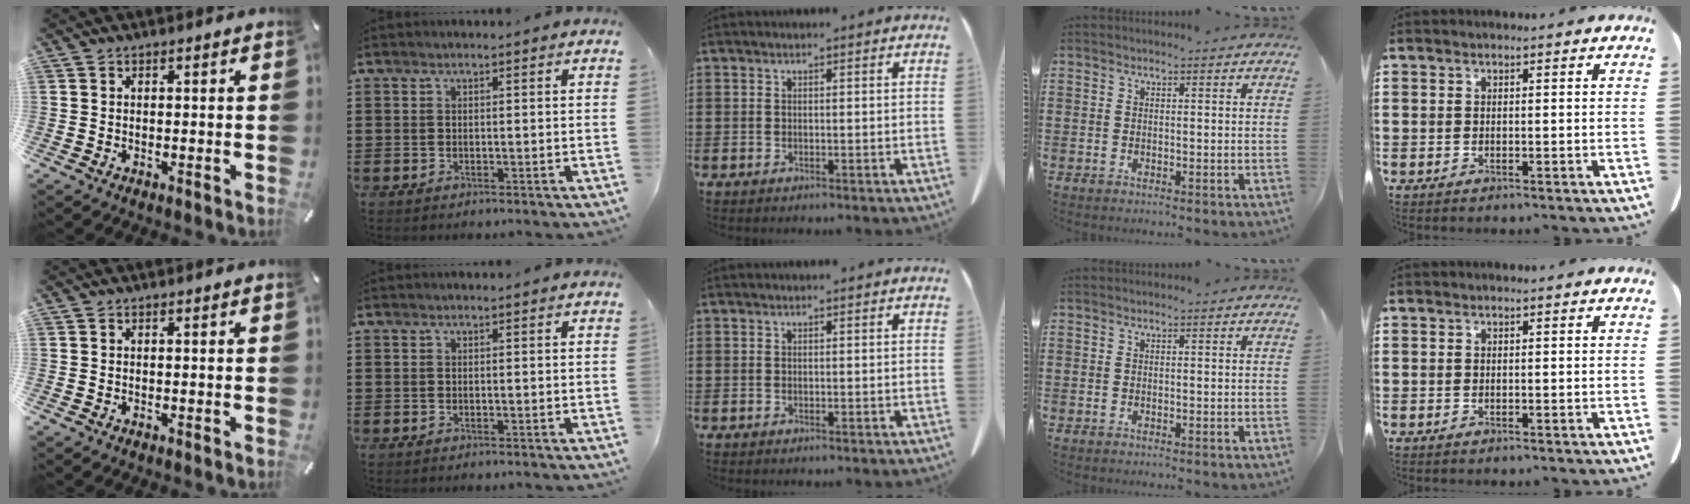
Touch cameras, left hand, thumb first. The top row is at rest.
{}